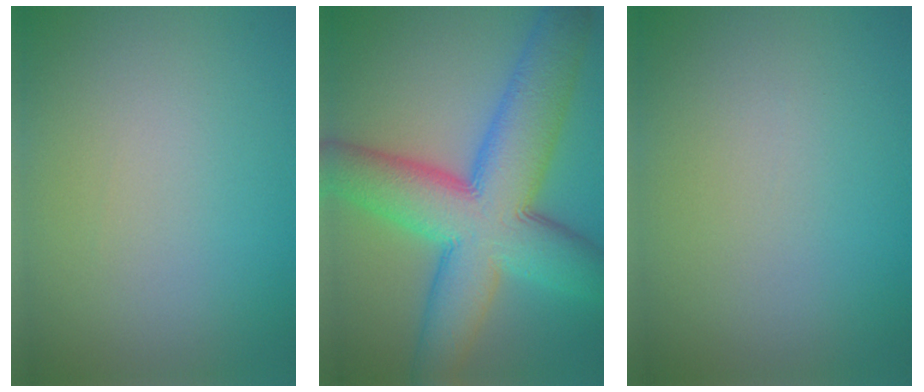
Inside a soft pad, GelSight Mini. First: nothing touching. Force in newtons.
{"total": 12.8, "press": 12.8, "slide": 0.4}
{"total": 0.0}